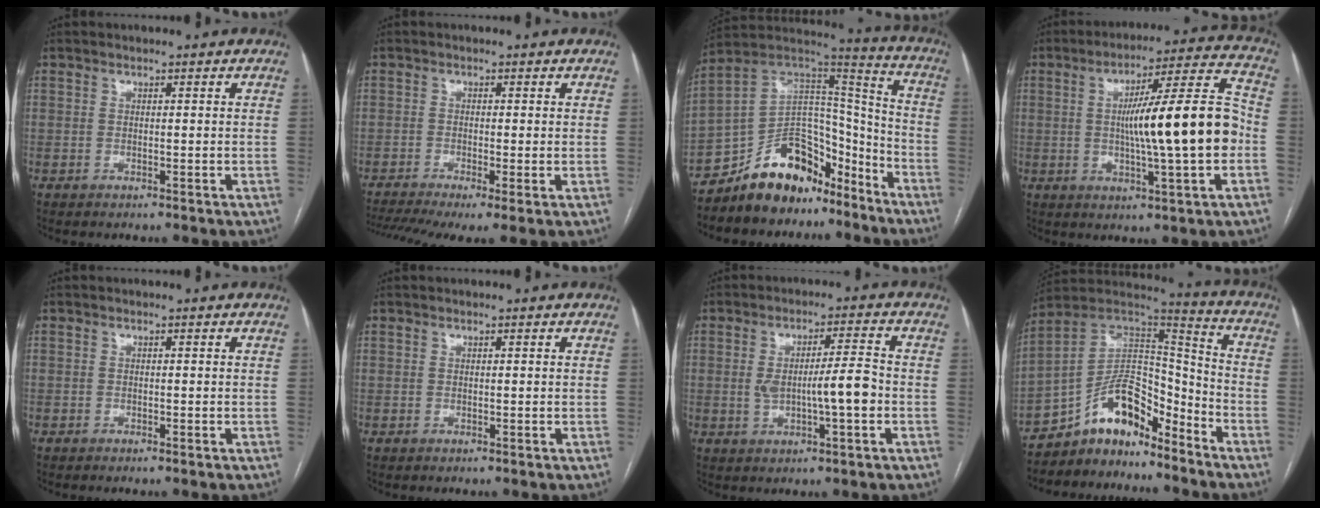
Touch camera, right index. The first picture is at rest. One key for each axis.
{"total": 9.1, "fx": -5.7, "fy": 1.9, "fz": 6.9, "tx": -0.128, "ty": -0.011, "tz": -0.095}
{"total": 14.6, "fx": -11.3, "fy": 6.4, "fz": 6.6, "tx": -0.104, "ty": 0.057, "tz": -0.196}
{"total": 16.4, "fx": -1.2, "fy": 0.7, "fz": 16.3, "tx": -0.252, "ty": 0.018, "tz": -0.019}
{"total": 0.7, "fx": -0.6, "fy": 0.1, "fz": 0.3, "tx": -0.007, "ty": 0.000, "tz": -0.010}
{"total": 0.0}
{"total": 7.5, "fx": -1.0, "fy": 1.2, "fz": 7.3, "tx": -0.128, "ty": 0.009, "tz": -0.013}
{"total": 12.6, "fx": -10.1, "fy": 4.6, "fz": 6.0, "tx": -0.094, "ty": 0.053, "tz": -0.178}